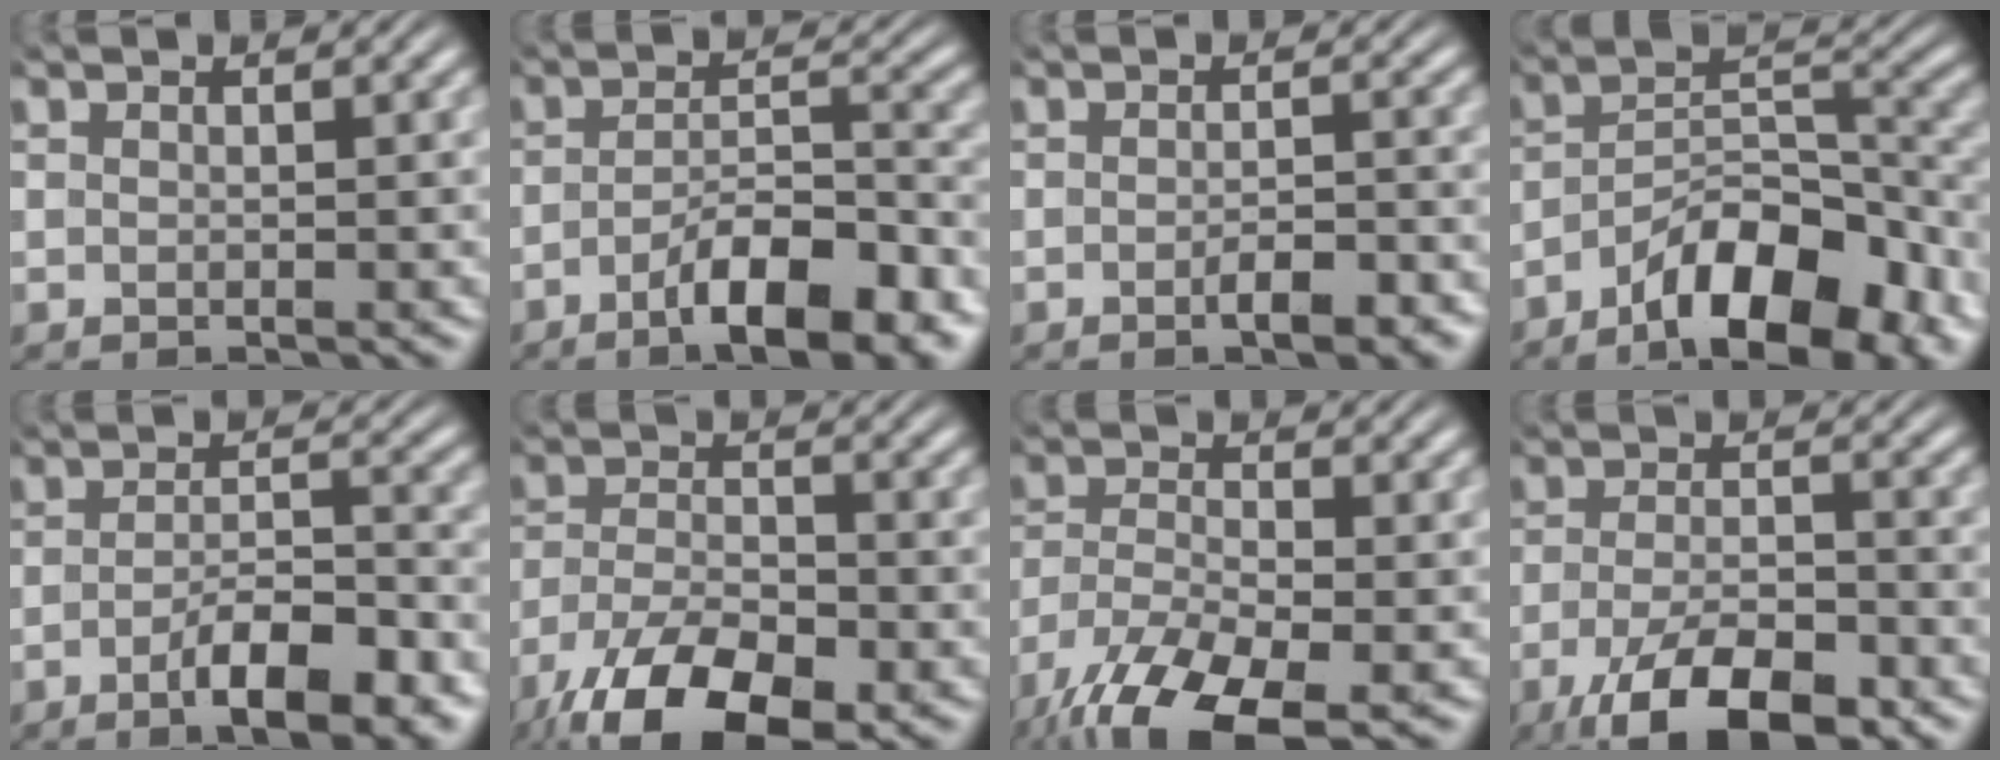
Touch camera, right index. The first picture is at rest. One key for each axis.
{"total": 8.3, "fx": -5.0, "fy": 3.0, "fz": 5.9, "tx": -0.087, "ty": -0.011, "tz": -0.078}
{"total": 2.9, "fx": -1.8, "fy": 1.3, "fz": 1.9, "tx": -0.020, "ty": 0.006, "tz": -0.041}
{"total": 11.1, "fx": -6.8, "fy": 4.7, "fz": 7.5, "tx": -0.095, "ty": -0.010, "tz": -0.107}
{"total": 7.0, "fx": -3.9, "fy": 2.5, "fz": 5.3, "tx": -0.076, "ty": -0.012, "tz": -0.065}
{"total": 10.3, "fx": -6.1, "fy": 5.4, "fz": 6.3, "tx": -0.121, "ty": -0.039, "tz": -0.079}
{"total": 8.4, "fx": -4.6, "fy": 4.3, "fz": 5.6, "tx": -0.127, "ty": -0.041, "tz": -0.056}
{"total": 9.9, "fx": -6.4, "fy": 4.3, "fz": 6.2, "tx": -0.116, "ty": -0.040, "tz": -0.083}